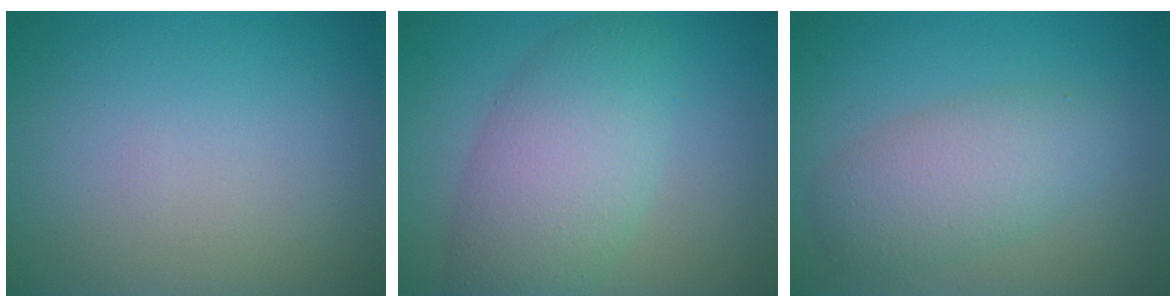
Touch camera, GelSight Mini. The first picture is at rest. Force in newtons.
{"total": 6.8, "press": 6.8, "slide": 0.3}
{"total": 4.5, "press": 4.5, "slide": 0.2}